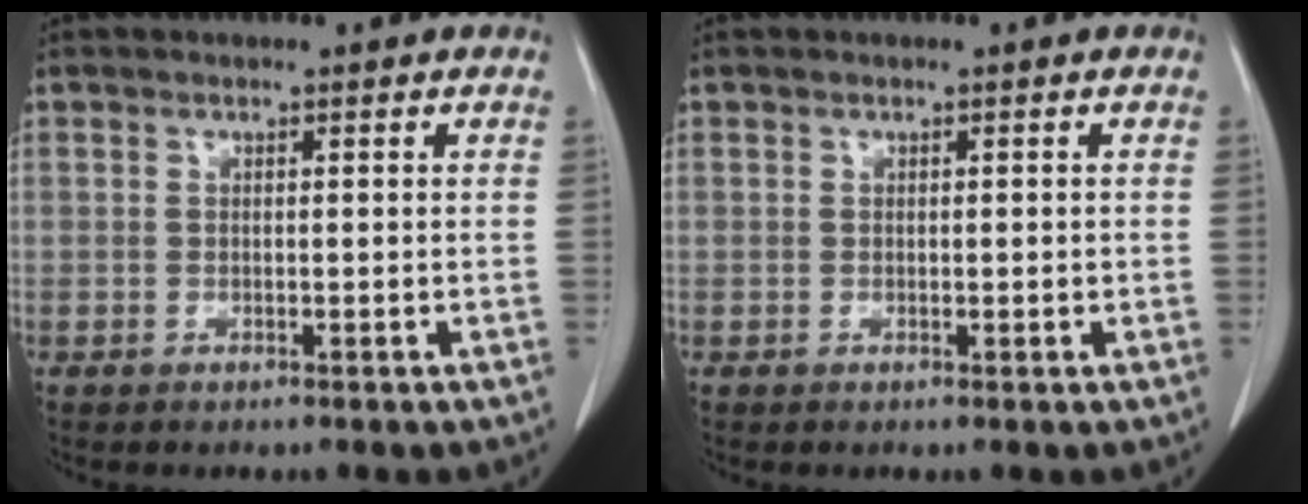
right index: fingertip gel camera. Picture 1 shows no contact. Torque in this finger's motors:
{"motor_torque": [-0.07, 0.07, -0.02, 0.01]}